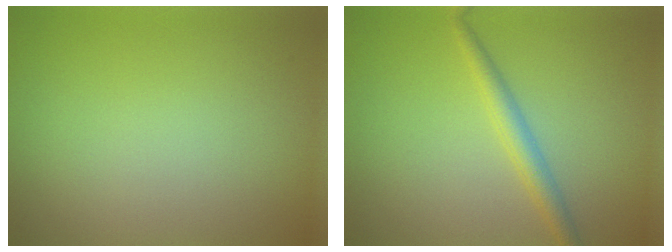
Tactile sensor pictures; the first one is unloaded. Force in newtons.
{"total": 2.3, "press": 2.3, "slide": 0.0}